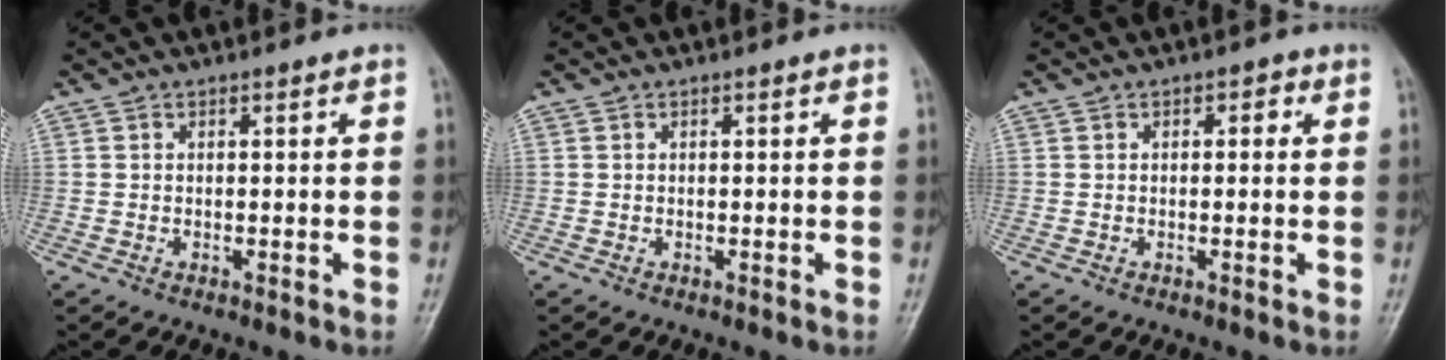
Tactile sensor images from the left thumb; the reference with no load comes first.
{"total": 0.0}
{"total": 1.6, "force": [0.4, 1.0, 1.1], "torque": [-0.001, 0.005, -0.001]}